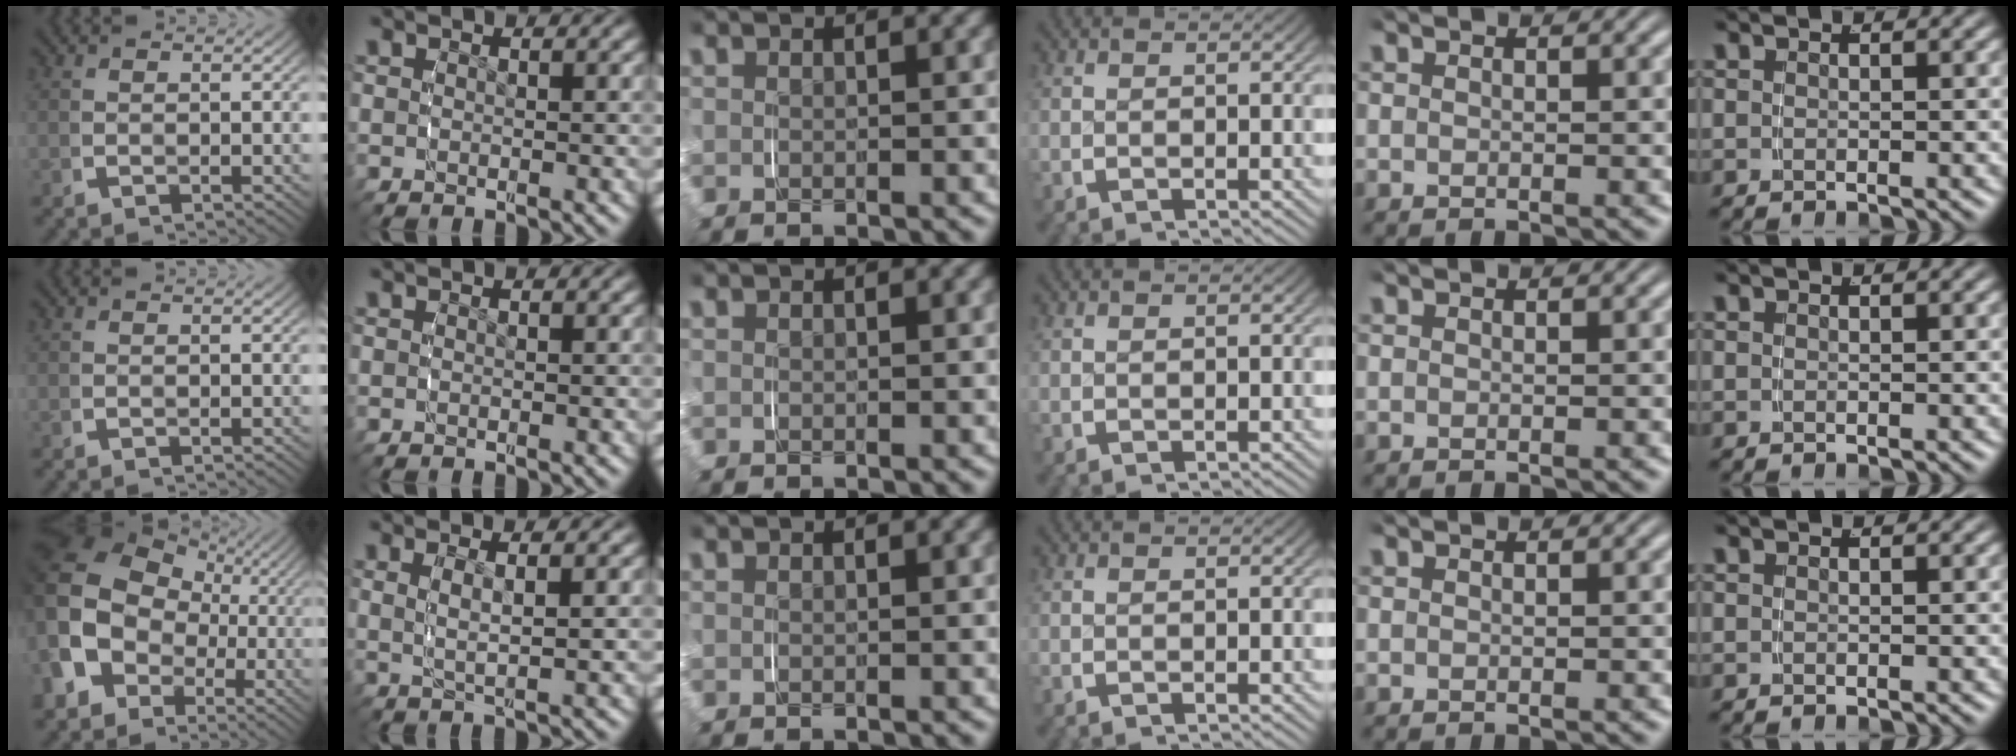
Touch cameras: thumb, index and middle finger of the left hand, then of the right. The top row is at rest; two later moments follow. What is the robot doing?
{"motion": "grasp_and_lifting", "object": "napkin"}